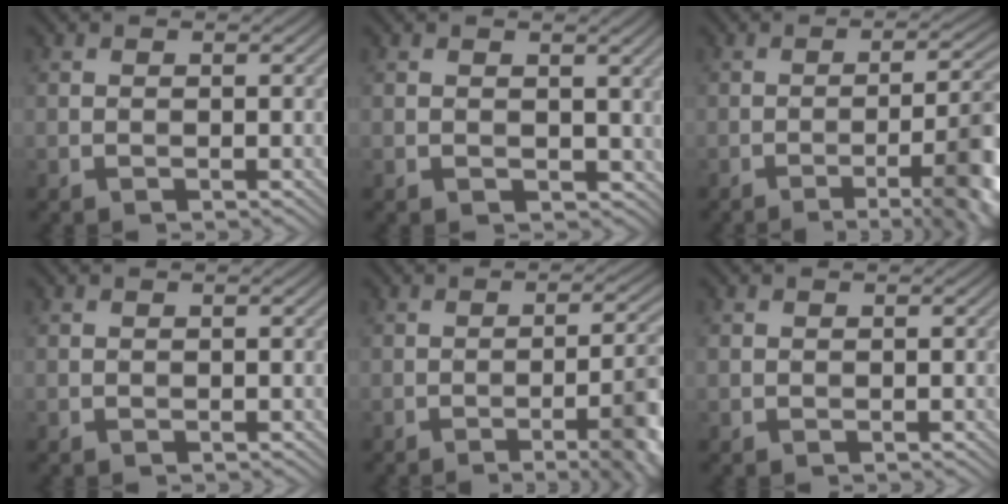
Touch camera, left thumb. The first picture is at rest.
{"total": 3.4, "force": [0.7, 2.6, 2.1], "torque": [-0.042, -0.006, 0.012]}
{"total": 10.7, "force": [-4.2, 2.7, 9.5], "torque": [-0.104, 0.009, -0.058]}
{"total": 0.0}
{"total": 9.3, "force": [-3.5, 2.5, 8.3], "torque": [-0.090, 0.003, -0.046]}
{"total": 0.8, "force": [0.2, 0.7, 0.4], "torque": [-0.014, 0.002, 0.005]}